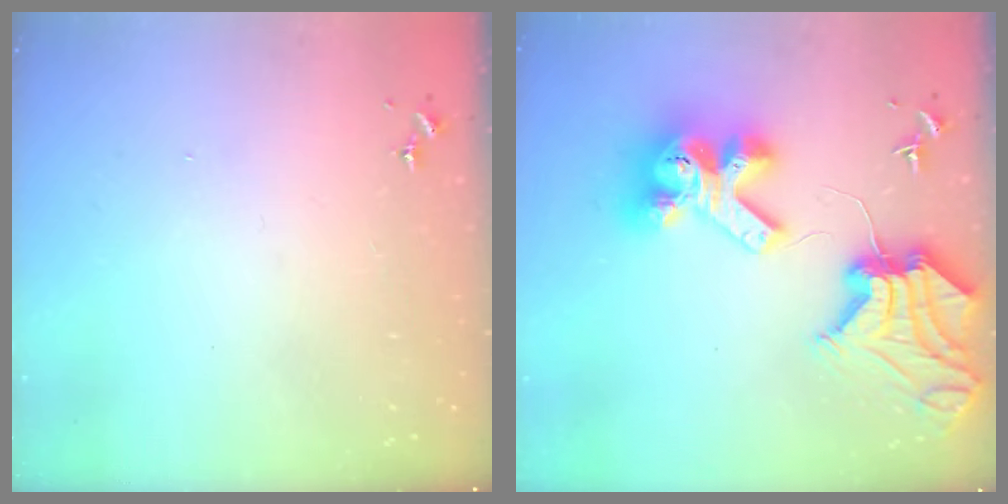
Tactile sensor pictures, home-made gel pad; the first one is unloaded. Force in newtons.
{"total": 17.7, "press": 17.6, "slide": 2.3}